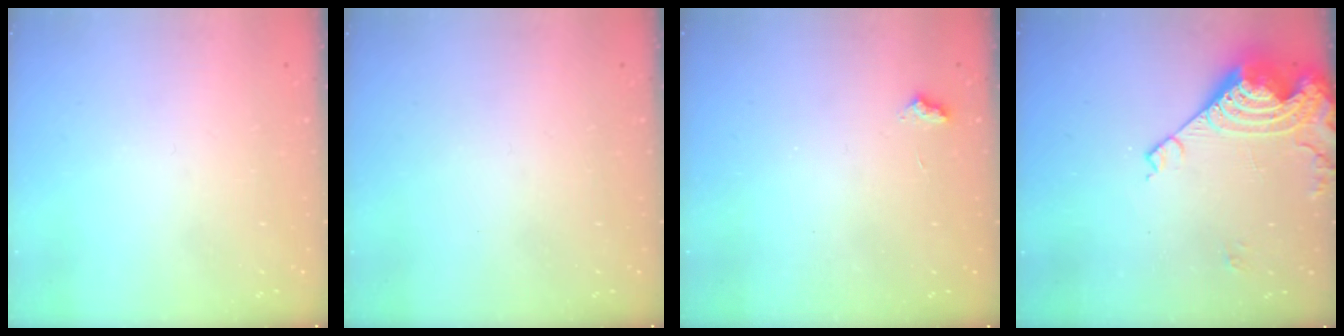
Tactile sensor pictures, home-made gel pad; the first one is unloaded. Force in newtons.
{"total": 0.0}
{"total": 2.7, "press": 2.7, "slide": 0.4}
{"total": 12.9, "press": 12.8, "slide": 1.4}